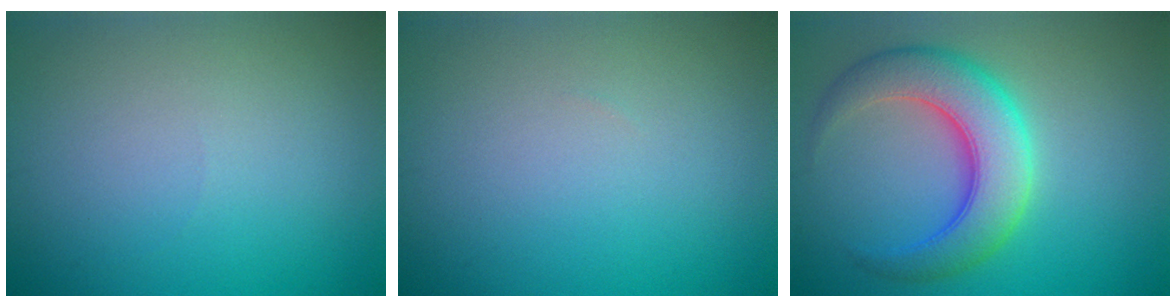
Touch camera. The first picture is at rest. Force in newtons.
{"total": 0.0}
{"total": 7.0, "press": 7.0, "slide": 0.2}